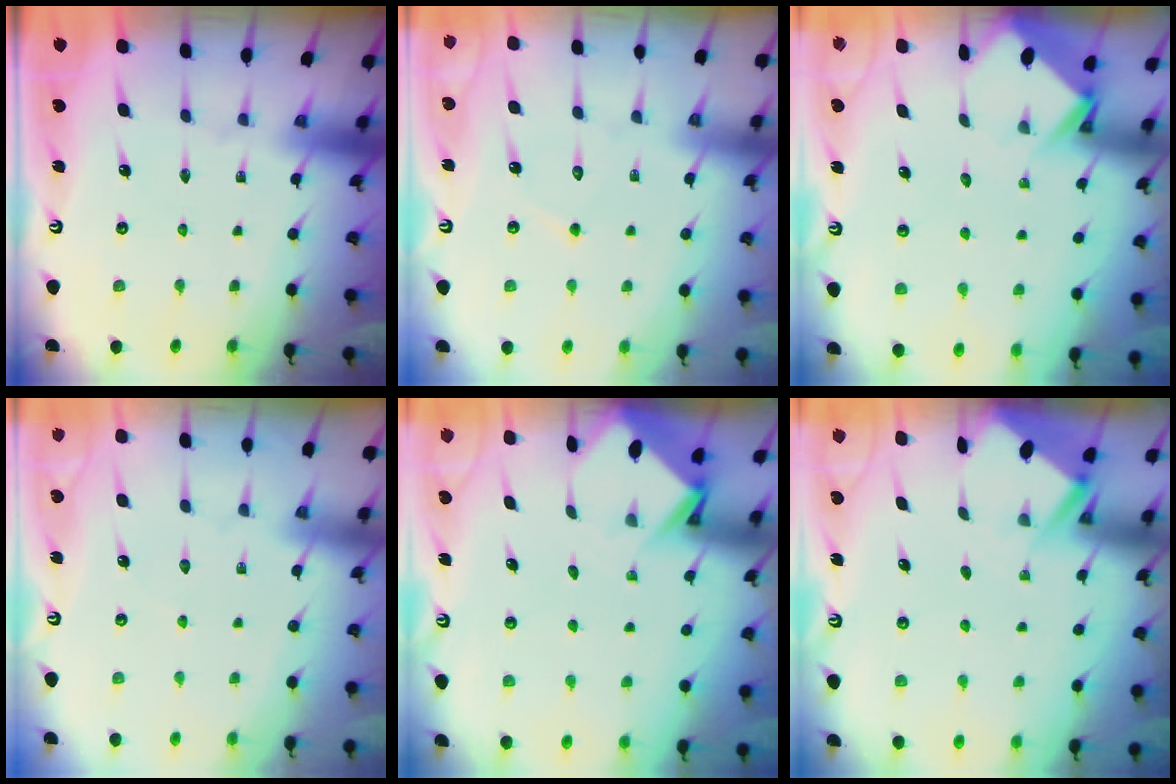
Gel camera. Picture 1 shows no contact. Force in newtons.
{"total": 5.3, "press": 5.2, "slide": 0.4}
{"total": 3.9, "press": 3.9, "slide": 0.3}
{"total": 2.1, "press": 2.1, "slide": 0.3}
{"total": 3.5, "press": 3.5, "slide": 0.3}
{"total": 3.0, "press": 2.9, "slide": 0.4}